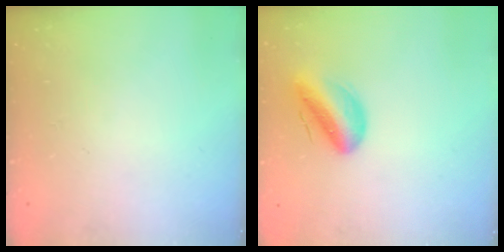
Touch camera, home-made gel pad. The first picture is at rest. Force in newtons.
{"total": 11.4, "press": 10.9, "slide": 3.5}